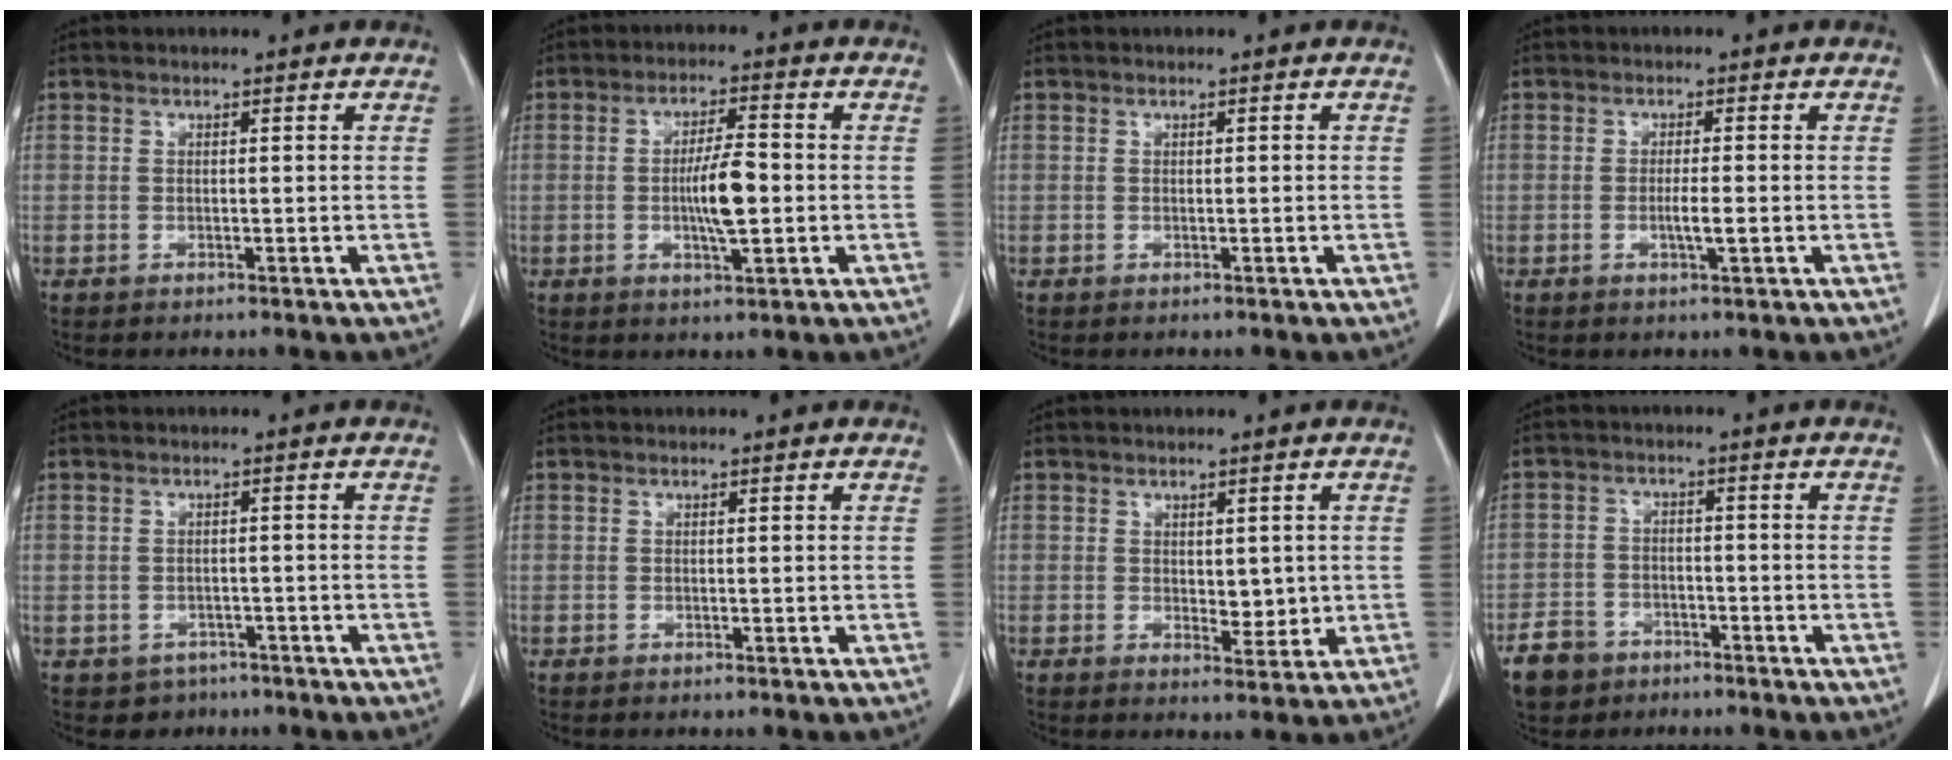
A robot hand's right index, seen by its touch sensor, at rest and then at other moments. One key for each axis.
{"total": 6.6, "fx": -0.8, "fy": 1.1, "fz": 6.5, "tx": -0.118, "ty": -0.001, "tz": -0.016}
{"total": 0.0}
{"total": 2.5, "fx": -0.6, "fy": 0.0, "fz": 2.4, "tx": -0.048, "ty": -0.004, "tz": -0.010}
{"total": 3.0, "fx": -1.8, "fy": 2.4, "fz": -0.2, "tx": 0.003, "ty": 0.011, "tz": -0.024}
{"total": 0.0}
{"total": 3.3, "fx": 0.3, "fy": 1.8, "fz": 2.7, "tx": -0.035, "ty": -0.008, "tz": 0.011}
{"total": 8.4, "fx": -6.6, "fy": 4.8, "fz": 2.1, "tx": -0.056, "ty": -0.008, "tz": -0.129}